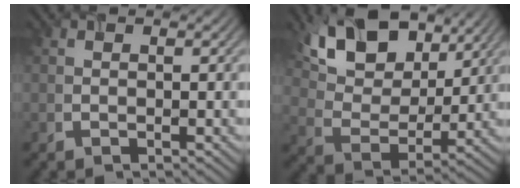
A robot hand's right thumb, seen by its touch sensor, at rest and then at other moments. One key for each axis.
{"total": 12.5, "fx": 7.6, "fy": 6.8, "fz": 7.2, "tx": -0.165, "ty": 0.012, "tz": 0.130}